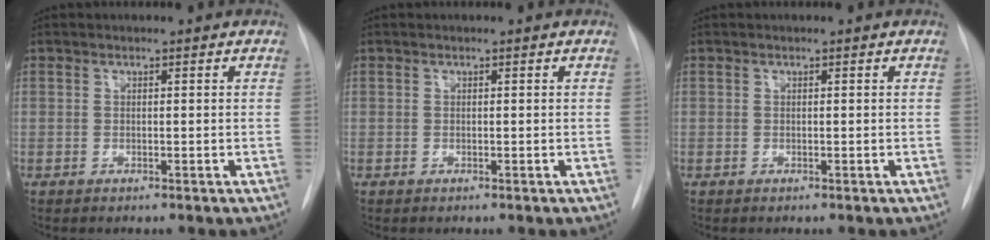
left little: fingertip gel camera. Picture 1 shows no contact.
{"total": 0.0}
{"total": 0.0}